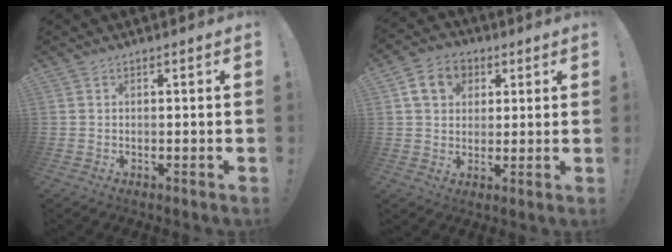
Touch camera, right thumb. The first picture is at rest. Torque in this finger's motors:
{"motor_torque": [0.73, 1.78, 0.21, -0.10, 0.01]}